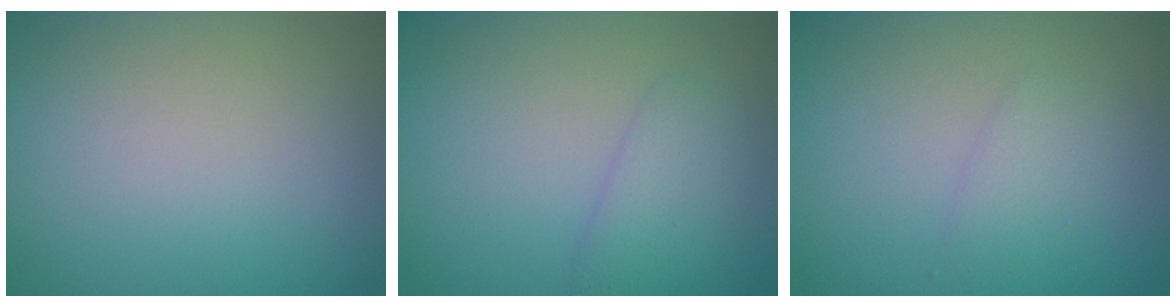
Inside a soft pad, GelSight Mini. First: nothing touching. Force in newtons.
{"total": 2.1, "press": 2.1, "slide": 0.1}
{"total": 1.2, "press": 1.2, "slide": 0.1}